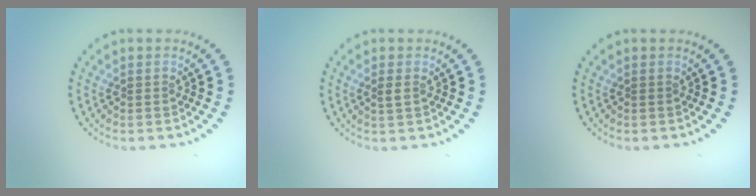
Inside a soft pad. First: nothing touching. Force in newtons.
{"total": 0.7, "press": 0.7, "slide": 0.1}
{"total": 0.0}